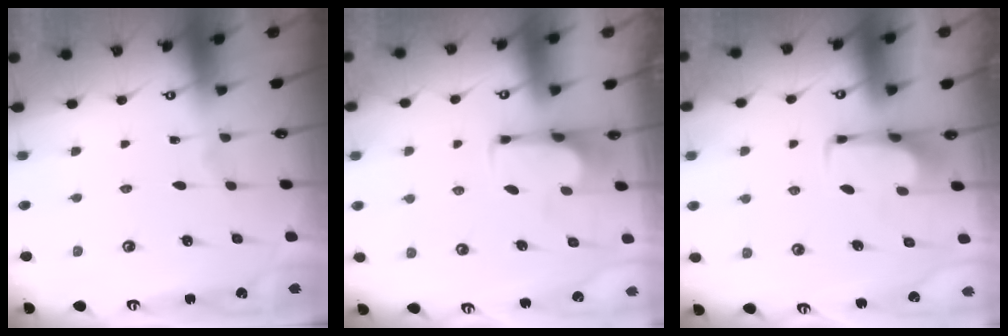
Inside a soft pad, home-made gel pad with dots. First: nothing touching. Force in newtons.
{"total": 3.5, "press": 3.5, "slide": 0.7}
{"total": 2.0, "press": 2.0, "slide": 0.2}